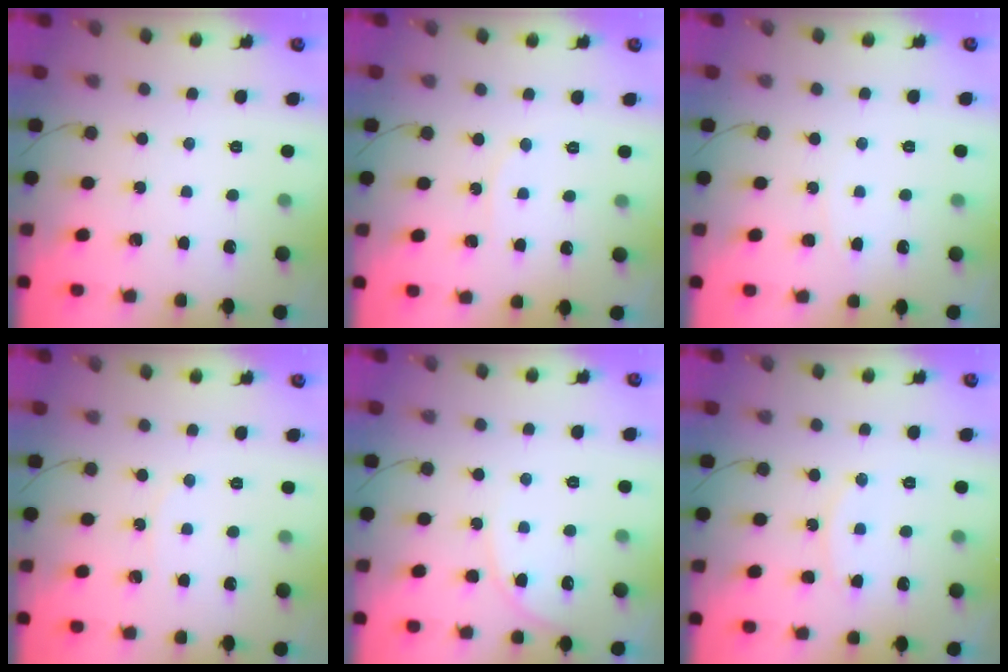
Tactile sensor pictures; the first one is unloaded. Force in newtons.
{"total": 3.5, "press": 3.5, "slide": 0.5}
{"total": 5.2, "press": 5.2, "slide": 0.5}
{"total": 4.4, "press": 3.7, "slide": 2.5}
{"total": 6.5, "press": 6.5, "slide": 0.6}
{"total": 8.9, "press": 8.9, "slide": 0.7}